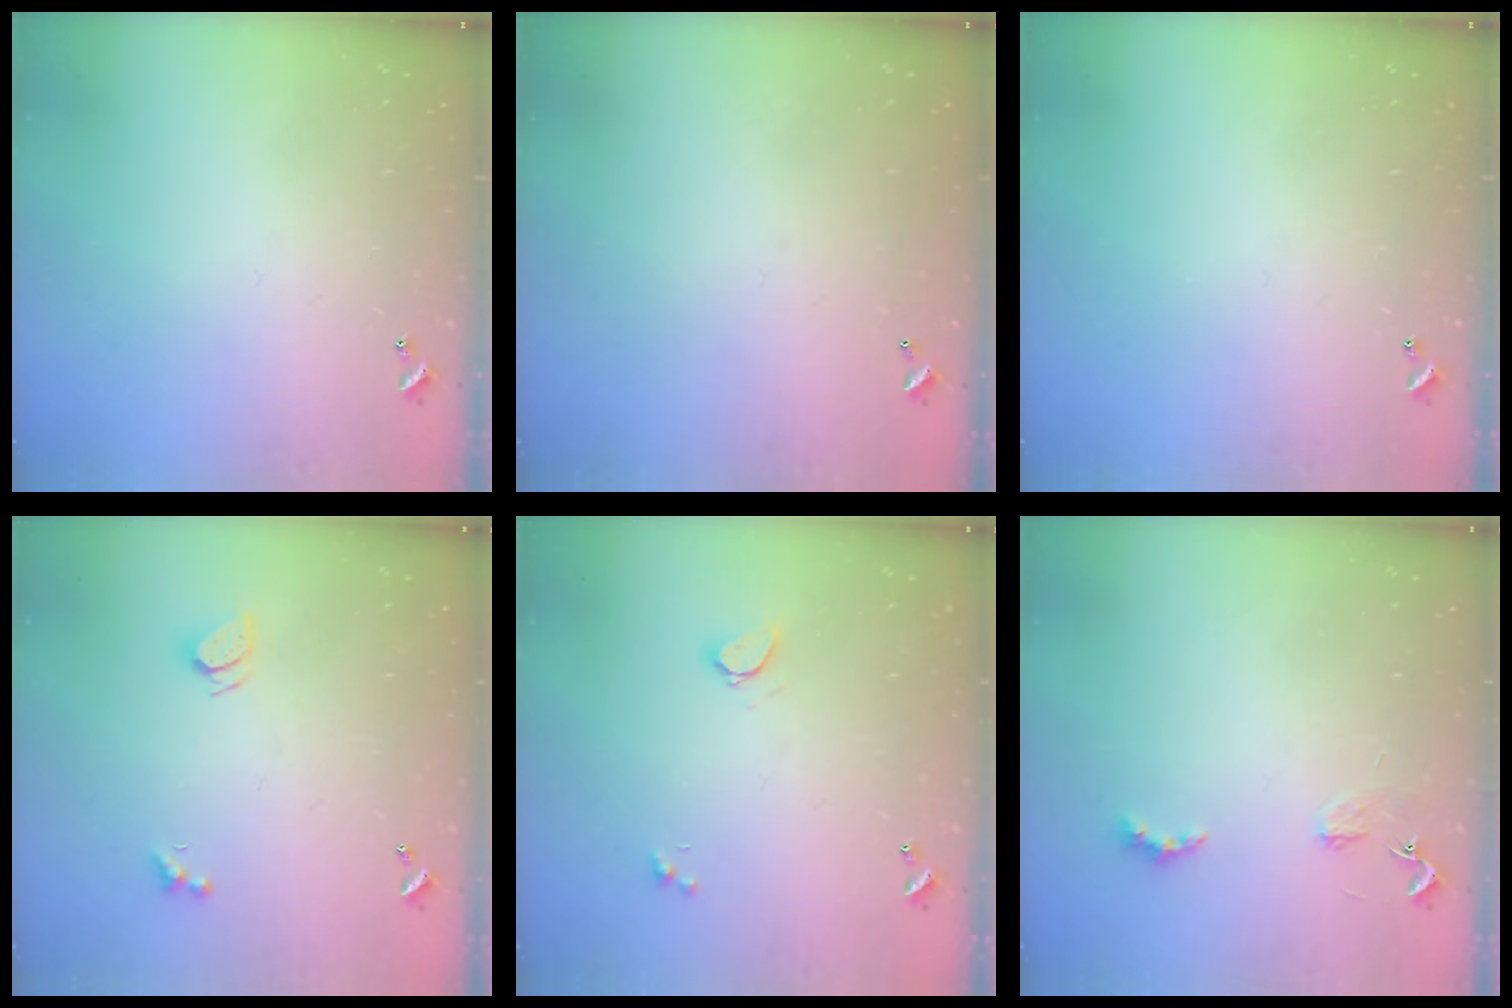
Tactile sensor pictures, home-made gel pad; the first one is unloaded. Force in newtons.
{"total": 2.7, "press": 2.7, "slide": 0.1}
{"total": 0.0}
{"total": 2.1, "press": 2.1, "slide": 0.3}
{"total": 0.6, "press": 0.6, "slide": 0.2}
{"total": 2.8, "press": 2.7, "slide": 0.5}